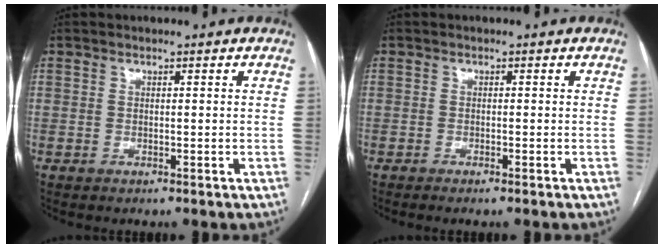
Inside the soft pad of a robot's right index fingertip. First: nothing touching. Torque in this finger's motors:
{"motor_torque": [-0.04, 0.09, -0.04, 0.01]}